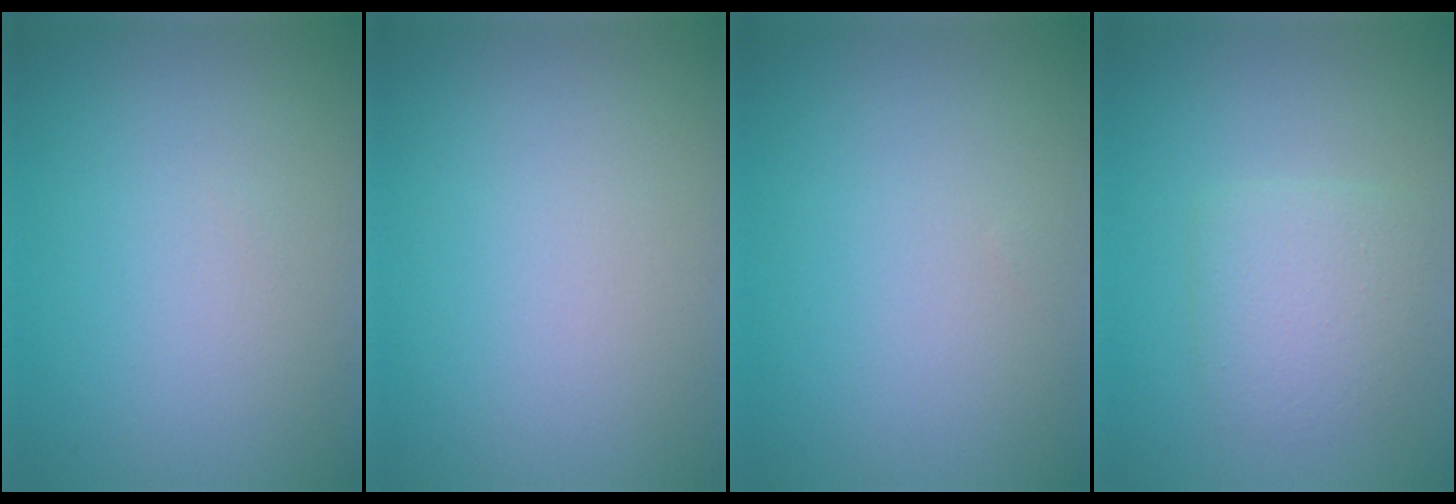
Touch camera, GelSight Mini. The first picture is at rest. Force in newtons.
{"total": 0.0}
{"total": 0.0}
{"total": 2.9, "press": 2.9, "slide": 0.1}